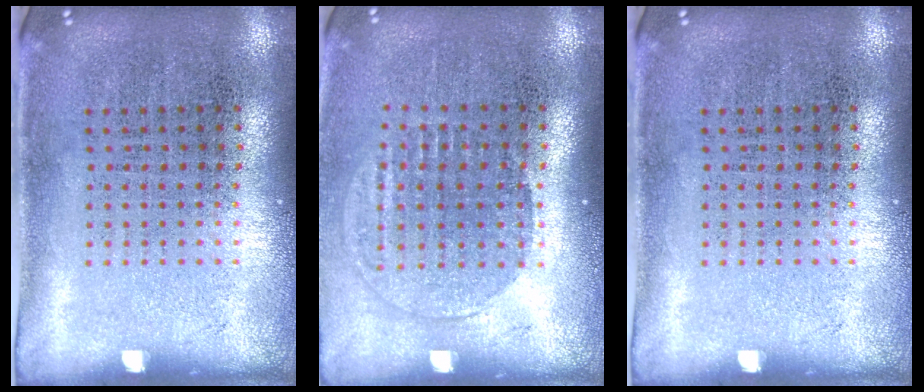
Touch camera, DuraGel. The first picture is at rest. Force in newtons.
{"total": 1.4, "press": 1.2, "slide": 0.7}
{"total": 0.0}